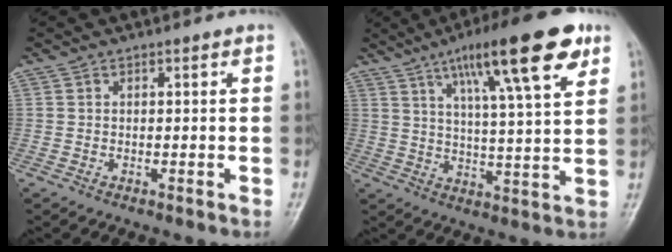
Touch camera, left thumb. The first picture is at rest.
{"total": 18.3, "force": [9.7, 3.9, 15.1], "torque": [-0.216, -0.023, 0.149]}